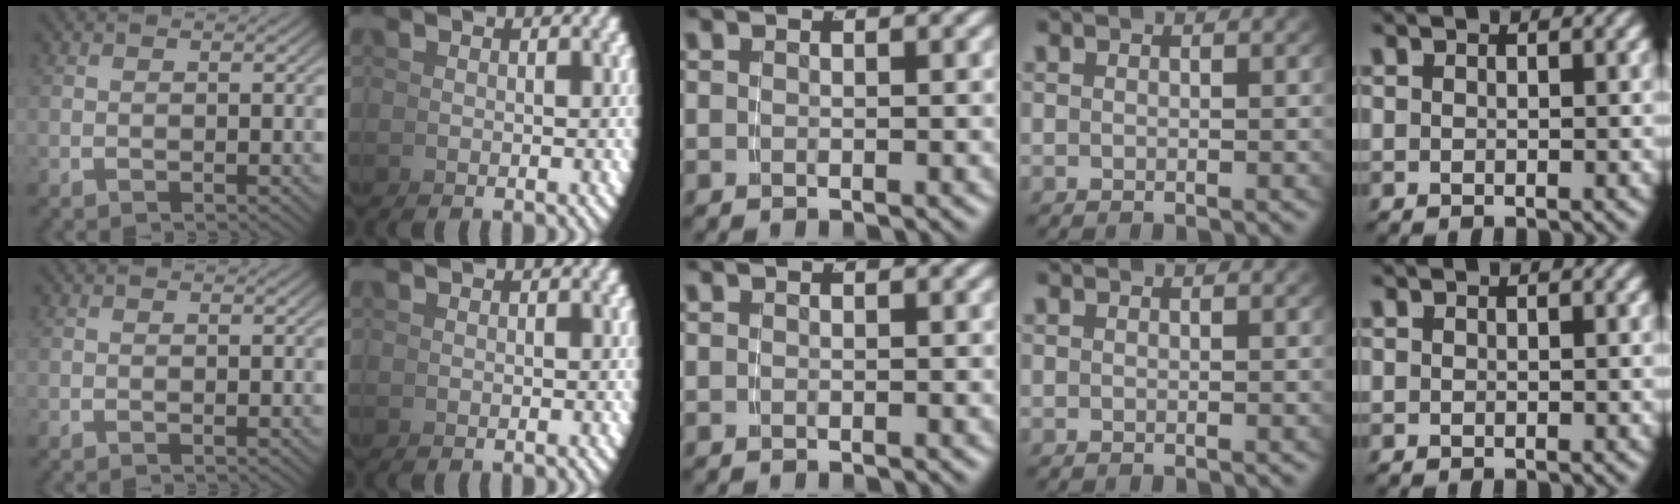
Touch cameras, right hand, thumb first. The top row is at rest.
{}